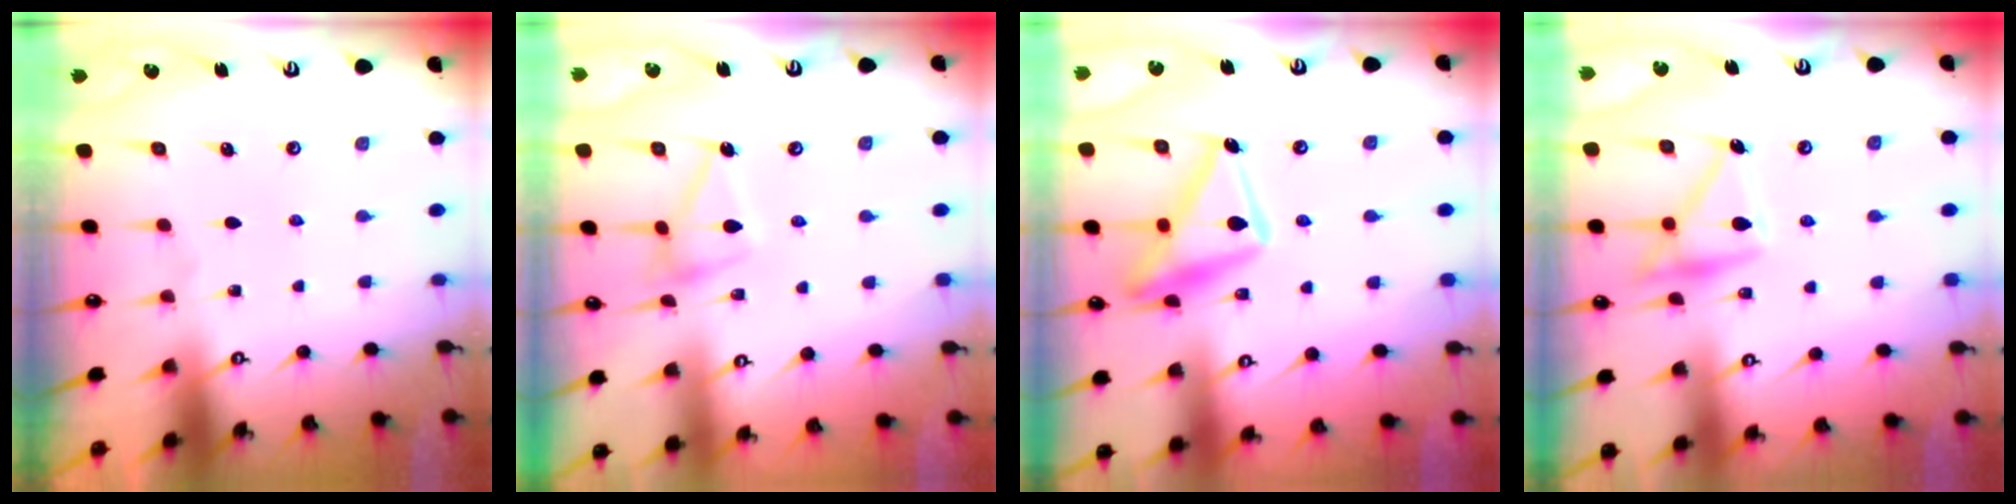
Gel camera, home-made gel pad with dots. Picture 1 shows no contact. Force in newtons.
{"total": 12.3, "press": 12.3, "slide": 0.2}
{"total": 16.1, "press": 16.0, "slide": 0.7}
{"total": 16.9, "press": 16.9, "slide": 0.8}